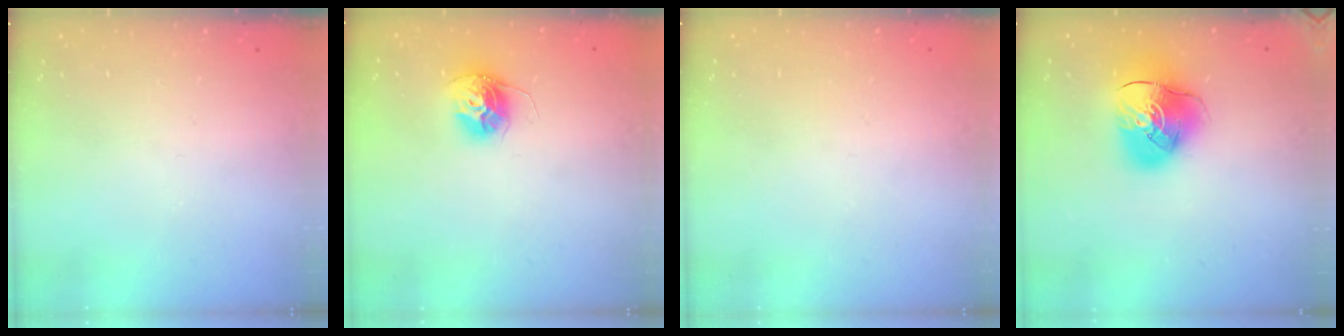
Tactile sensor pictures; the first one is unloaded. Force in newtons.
{"total": 11.9, "press": 11.9, "slide": 1.0}
{"total": 0.7, "press": 0.7, "slide": 0.1}
{"total": 12.8, "press": 12.7, "slide": 2.0}